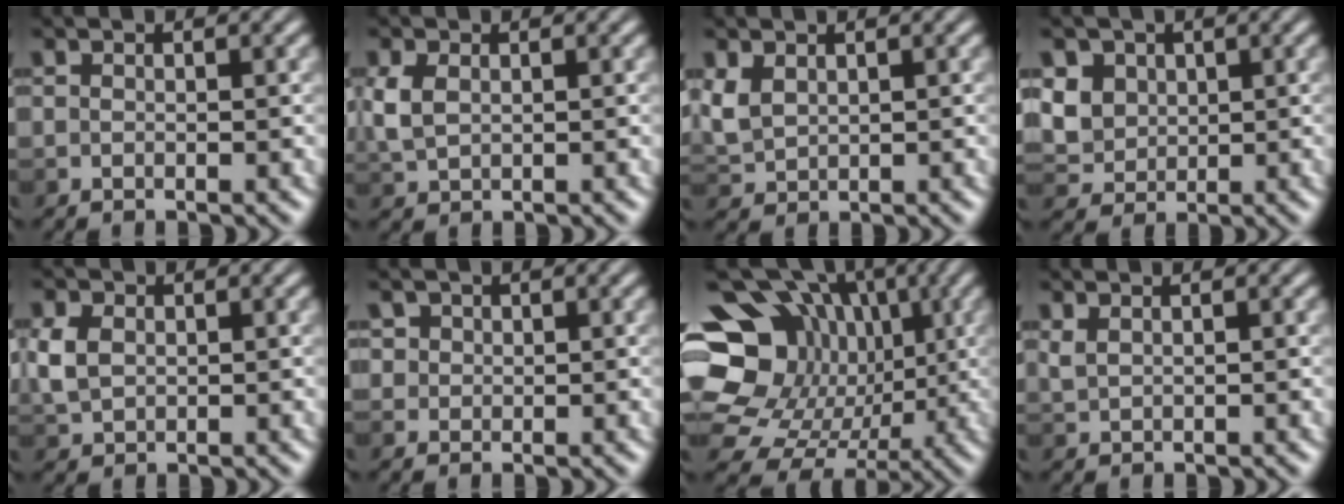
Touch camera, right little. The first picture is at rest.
{"total": 3.6, "force": [0.3, 2.5, 2.6], "torque": [-0.072, -0.002, 0.008]}
{"total": 3.2, "force": [0.9, 2.2, 2.1], "torque": [-0.064, -0.003, 0.019]}
{"total": 3.0, "force": [0.6, 2.7, 1.2], "torque": [-0.041, -0.001, 0.005]}
{"total": 3.7, "force": [0.3, 2.9, 2.4], "torque": [-0.070, 0.000, 0.008]}
{"total": 1.3, "force": [0.5, 1.2, 0.1], "torque": [-0.008, -0.011, 0.010]}
{"total": 15.7, "force": [2.7, 12.5, 9.1], "torque": [-0.181, 0.028, 0.056]}
{"total": 1.5, "force": [0.8, 0.7, 1.1], "torque": [-0.033, 0.001, 0.018]}